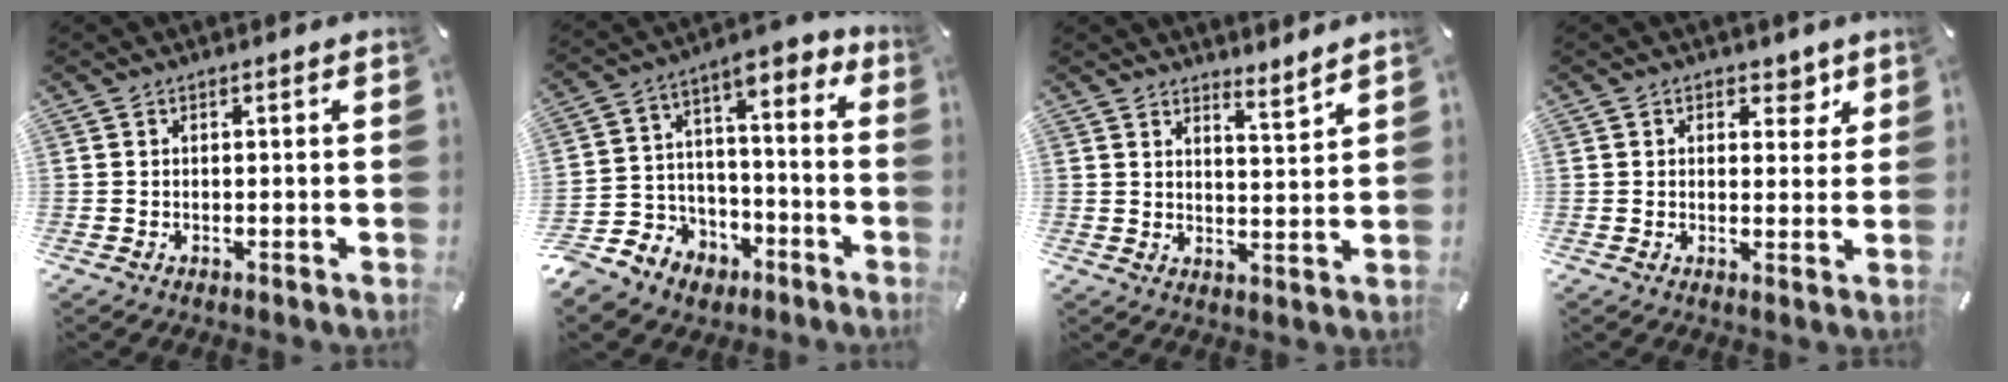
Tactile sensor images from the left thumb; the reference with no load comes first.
{"total": 9.4, "force": [-2.7, 9.0, 1.0], "torque": [-0.036, 0.003, -0.040]}
{"total": 4.3, "force": [4.2, -0.1, 0.7], "torque": [-0.009, -0.039, 0.073]}
{"total": 4.1, "force": [1.9, 3.1, 1.9], "torque": [-0.006, -0.009, 0.025]}